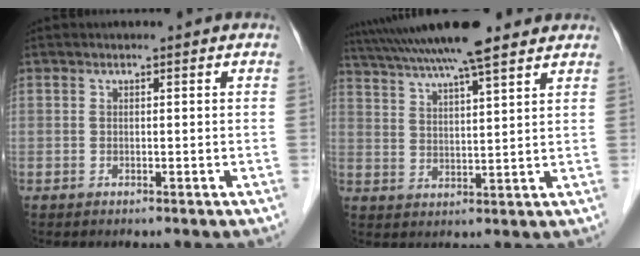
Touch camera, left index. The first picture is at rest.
{"total": 15.6, "force": [13.0, 0.8, 8.5], "torque": [-0.155, 0.035, 0.204]}